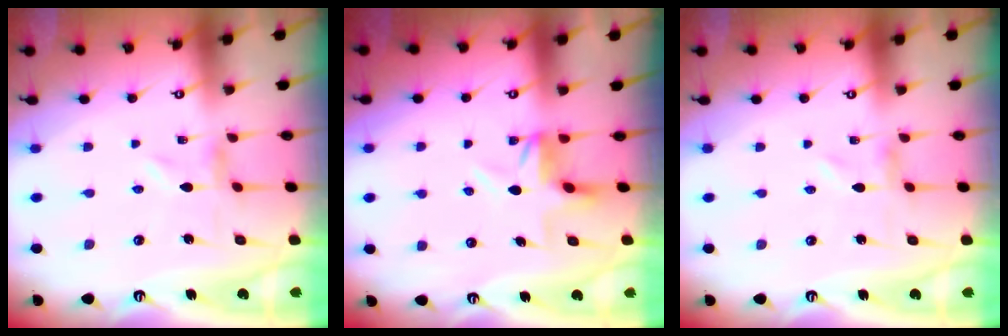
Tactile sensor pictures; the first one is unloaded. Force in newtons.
{"total": 3.9, "press": 3.9, "slide": 0.4}
{"total": 0.0}